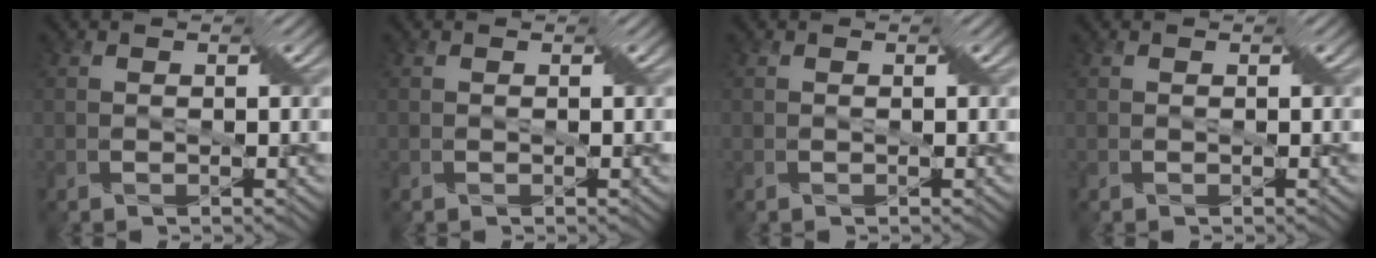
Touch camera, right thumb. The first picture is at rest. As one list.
[{"total": 0.0}, {"total": 0.0}, {"total": 0.0}]